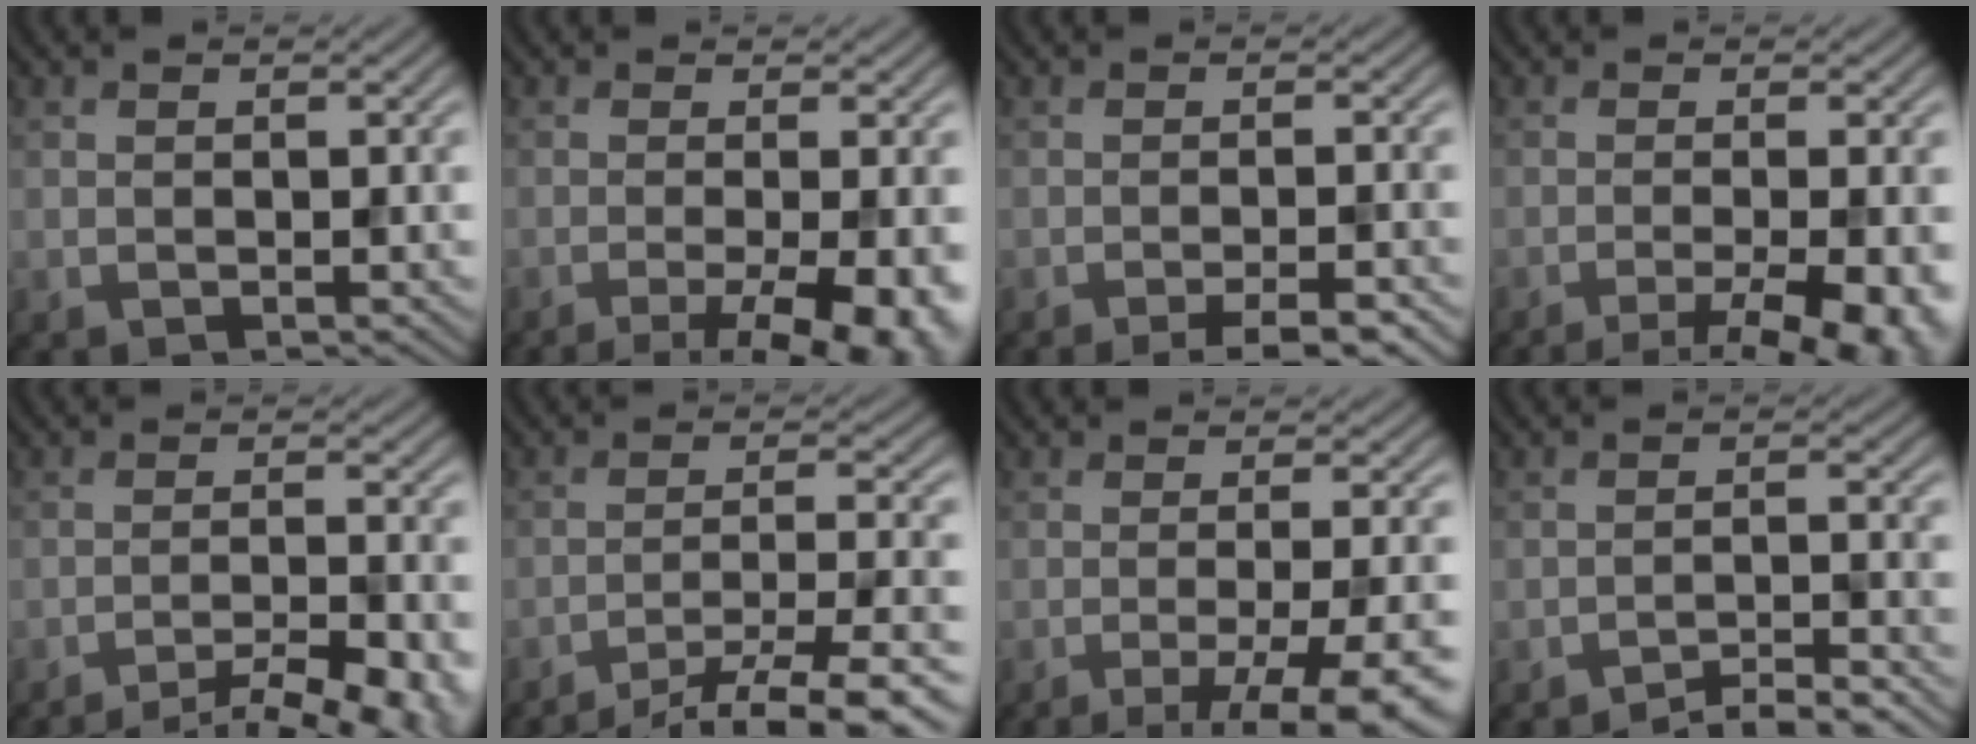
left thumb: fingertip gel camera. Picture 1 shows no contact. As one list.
[{"total": 9.3, "force": [-4.0, 2.4, 8.0], "torque": [-0.109, -0.009, -0.050]}, {"total": 4.7, "force": [-3.2, 0.8, 3.4], "torque": [-0.046, 0.010, -0.051]}, {"total": 8.6, "force": [-4.3, 2.0, 7.1], "torque": [-0.096, -0.007, -0.056]}, {"total": 9.8, "force": [-7.6, 1.9, 5.8], "torque": [-0.089, -0.004, -0.096]}, {"total": 12.4, "force": [-9.7, 2.2, 7.4], "torque": [-0.119, -0.007, -0.134]}, {"total": 10.5, "force": [-5.0, 2.4, 8.9], "torque": [-0.118, -0.002, -0.064]}, {"total": 4.1, "force": [-3.5, 0.3, 2.0], "torque": [-0.028, 0.012, -0.063]}]